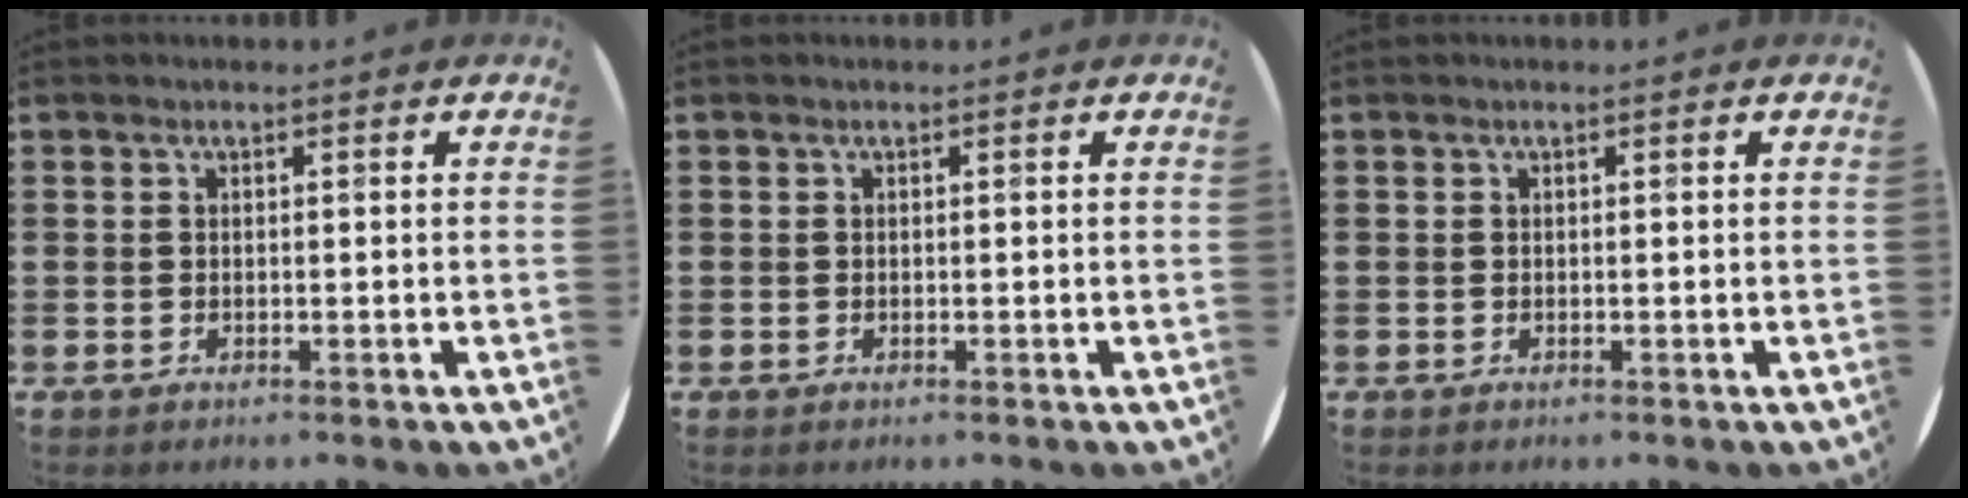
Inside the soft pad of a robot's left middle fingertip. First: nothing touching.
{"total": 0.0}
{"total": 0.0}